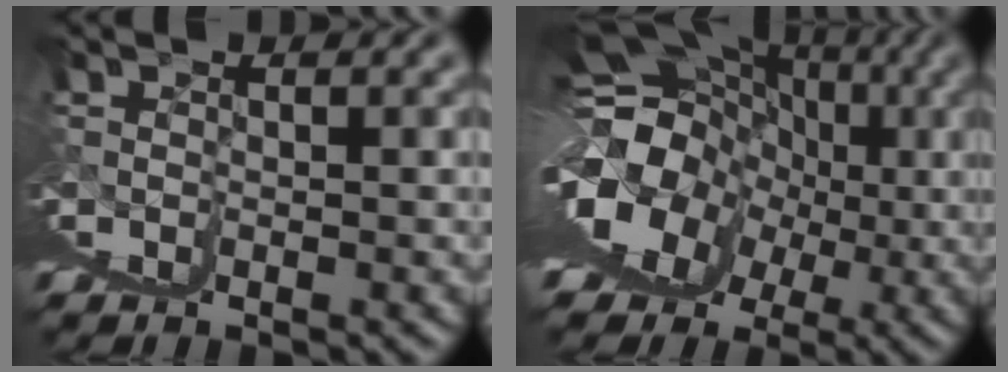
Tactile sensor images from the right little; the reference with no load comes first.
{"total": 15.2, "force": [4.3, 9.4, 11.2], "torque": [-0.121, 0.016, 0.061]}